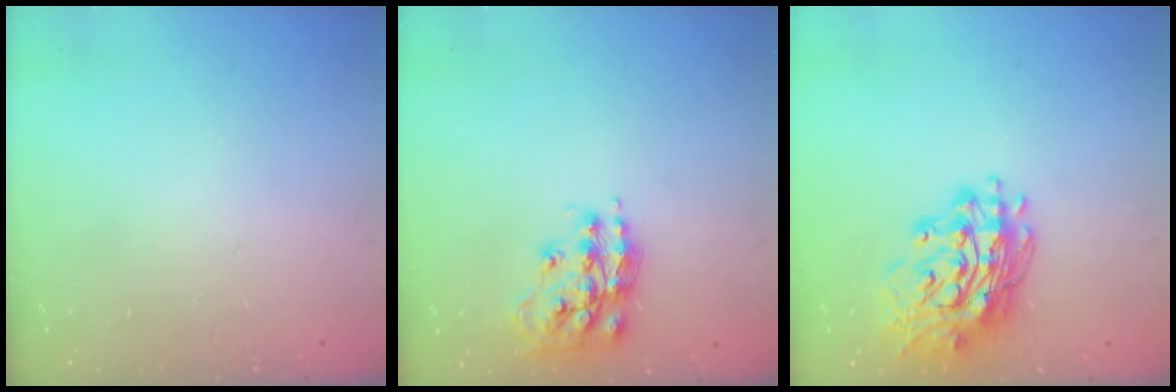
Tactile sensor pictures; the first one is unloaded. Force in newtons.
{"total": 14.5, "press": 14.5, "slide": 1.0}
{"total": 18.5, "press": 18.4, "slide": 2.1}